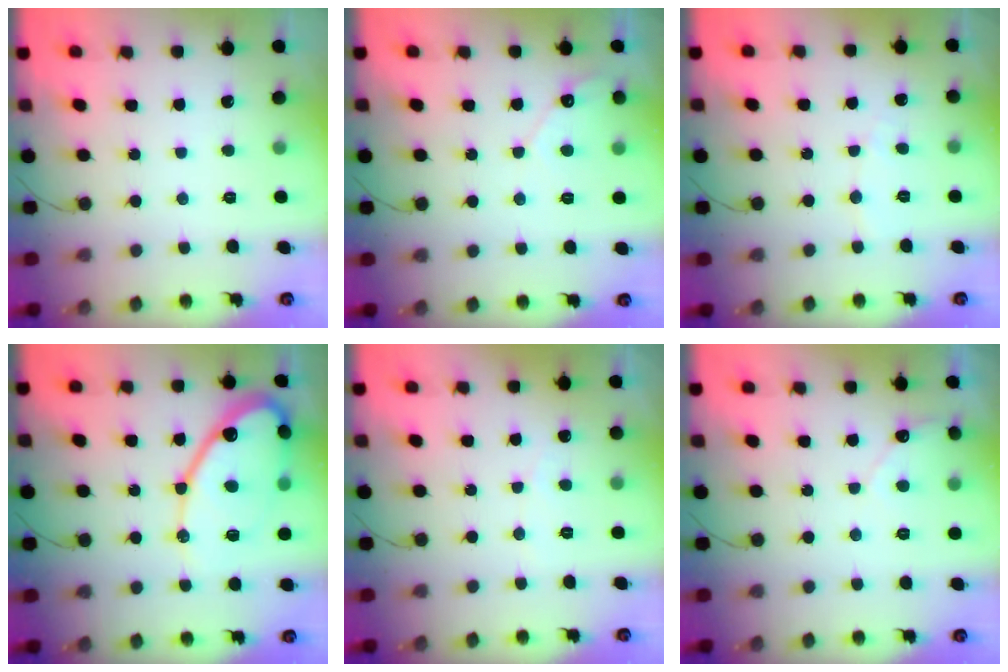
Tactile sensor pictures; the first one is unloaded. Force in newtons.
{"total": 5.5, "press": 5.5, "slide": 0.5}
{"total": 3.0, "press": 2.9, "slide": 0.2}
{"total": 16.9, "press": 16.8, "slide": 1.5}
{"total": 2.6, "press": 2.6, "slide": 0.2}
{"total": 5.3, "press": 5.3, "slide": 0.4}